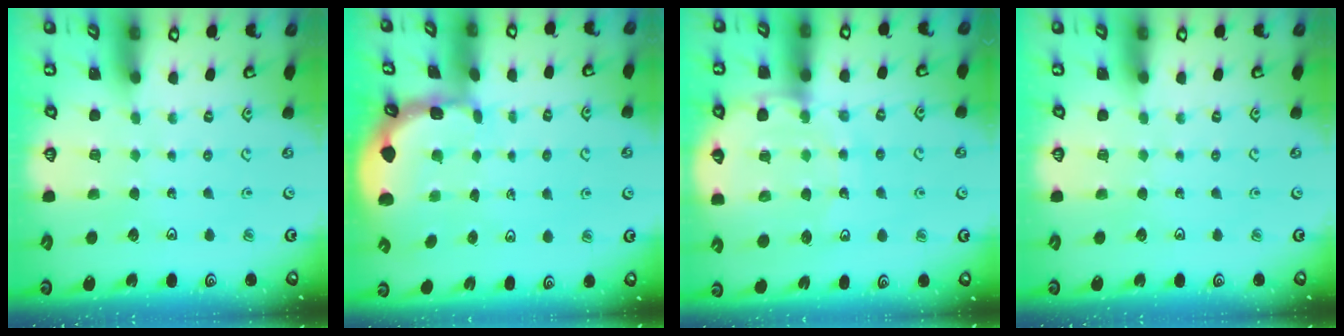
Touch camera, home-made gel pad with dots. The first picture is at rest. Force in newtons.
{"total": 1.4, "press": 1.4, "slide": 0.0}
{"total": 11.2, "press": 10.9, "slide": 2.8}
{"total": 0.0}